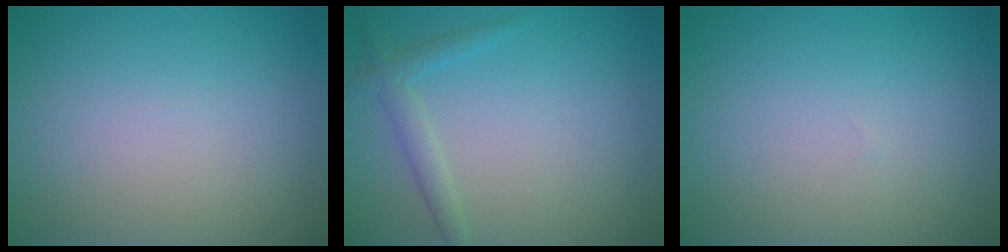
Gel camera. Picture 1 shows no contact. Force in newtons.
{"total": 1.8, "press": 1.8, "slide": 0.0}
{"total": 0.0}